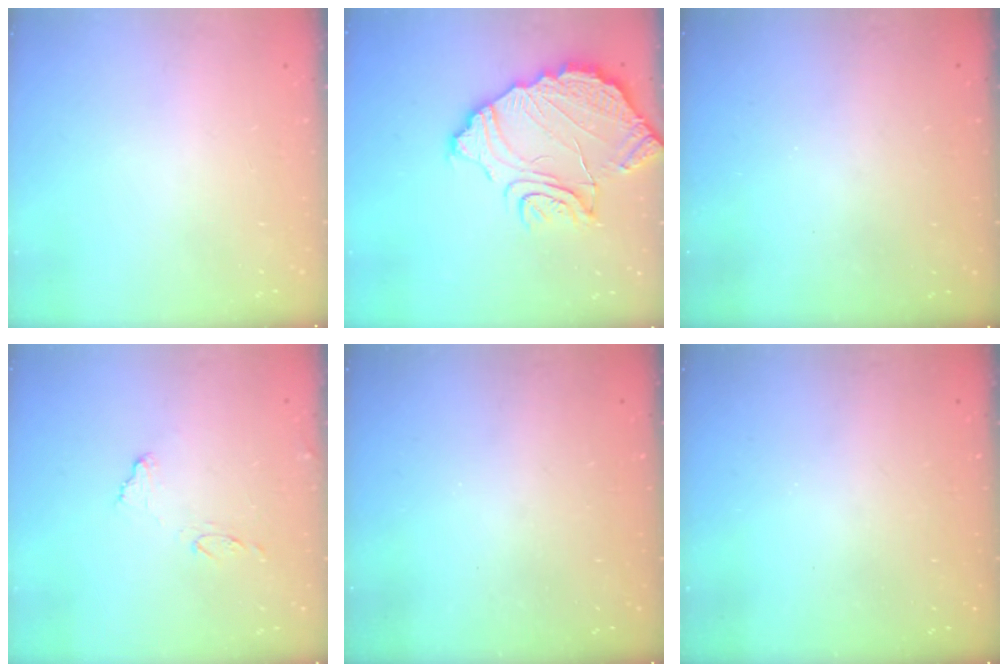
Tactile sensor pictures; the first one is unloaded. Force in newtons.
{"total": 15.5, "press": 15.4, "slide": 1.4}
{"total": 3.2, "press": 3.2, "slide": 0.1}
{"total": 8.0, "press": 7.9, "slide": 0.7}
{"total": 3.3, "press": 3.3, "slide": 0.2}
{"total": 3.1, "press": 3.1, "slide": 0.1}